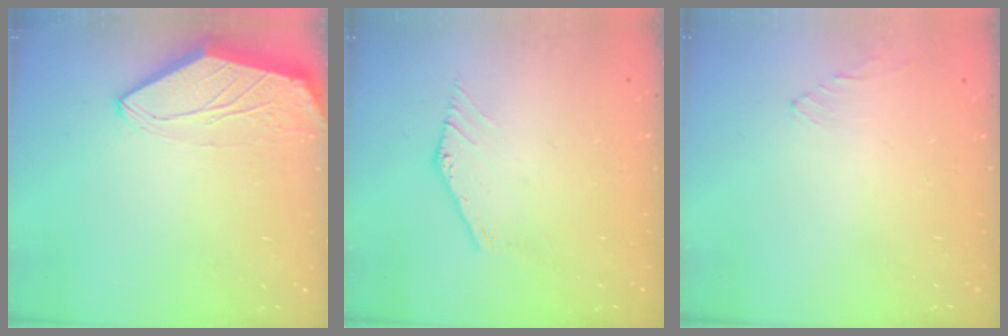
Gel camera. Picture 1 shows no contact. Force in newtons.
{"total": 0.6, "press": 0.6, "slide": 0.3}
{"total": 1.0, "press": 0.9, "slide": 0.4}